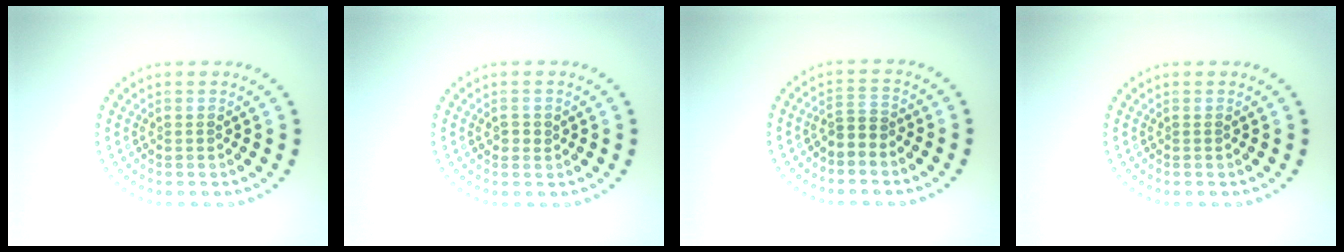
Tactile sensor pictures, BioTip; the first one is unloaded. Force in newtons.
{"total": 1.1, "press": 1.0, "slide": 0.5}
{"total": 1.8, "press": 1.4, "slide": 1.1}
{"total": 0.0}